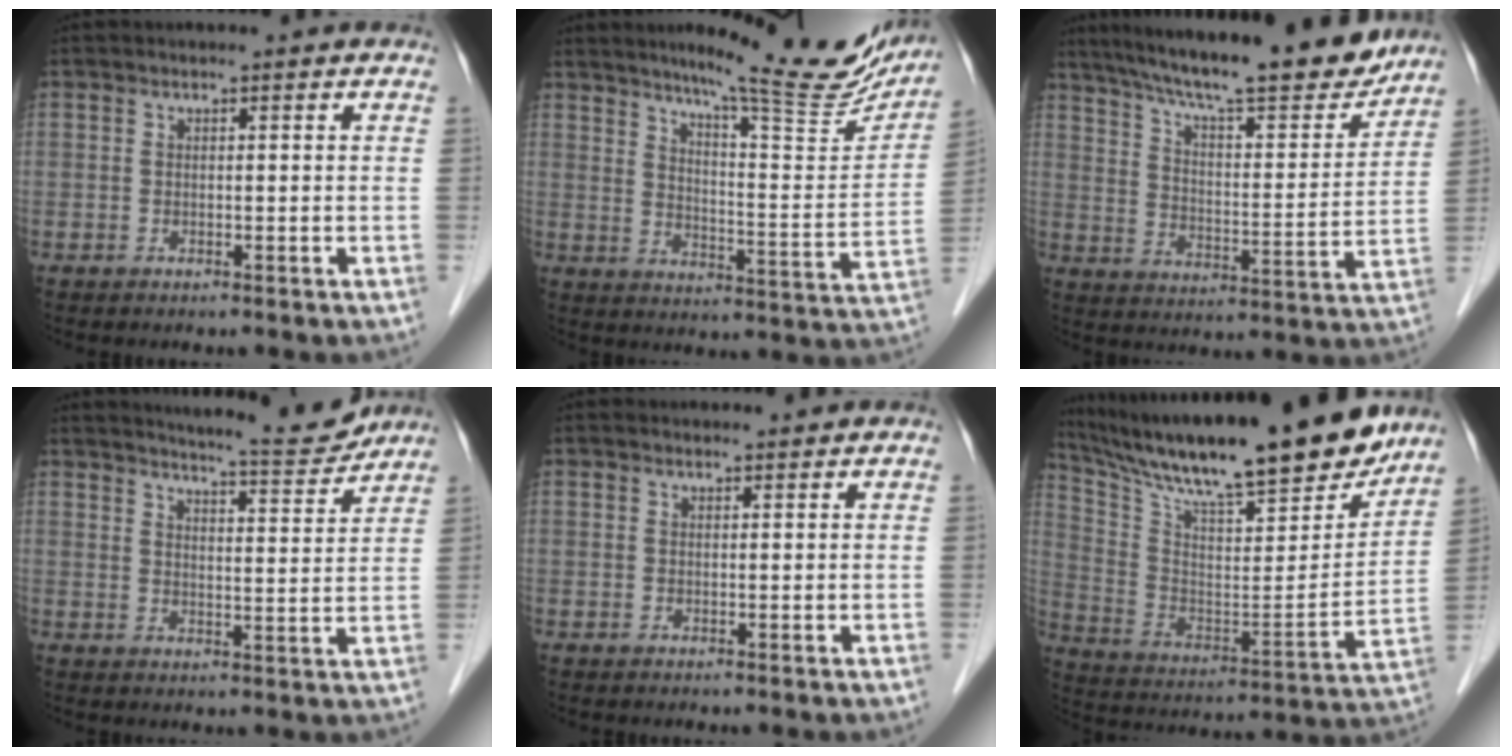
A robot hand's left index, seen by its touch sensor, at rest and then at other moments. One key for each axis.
{"total": 18.9, "fx": 15.9, "fy": 2.3, "fz": 10.0, "tx": -0.130, "ty": -0.037, "tz": 0.205}
{"total": 21.6, "fx": 18.7, "fy": 2.5, "fz": 10.5, "tx": -0.174, "ty": -0.010, "tz": 0.271}
{"total": 9.5, "fx": 9.2, "fy": 0.0, "fz": 2.3, "tx": -0.040, "ty": -0.013, "tz": 0.123}
{"total": 1.1, "fx": 1.0, "fy": 0.2, "fz": 0.1, "tx": -0.011, "ty": 0.004, "tz": 0.017}
{"total": 27.7, "fx": 22.9, "fy": 3.9, "fz": 15.0, "tx": -0.267, "ty": -0.021, "tz": 0.350}